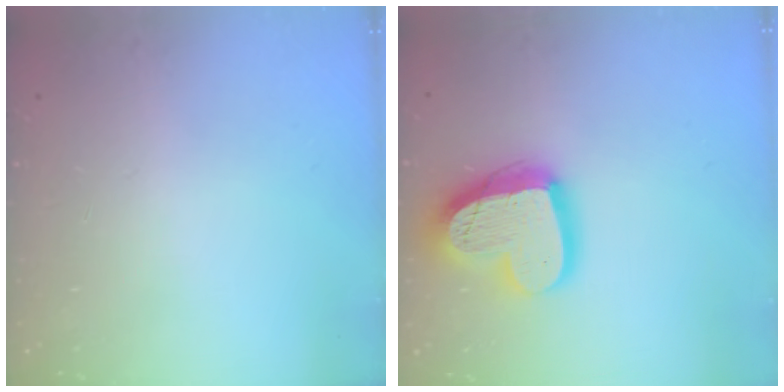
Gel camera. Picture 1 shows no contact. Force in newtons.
{"total": 18.8, "press": 18.7, "slide": 1.9}